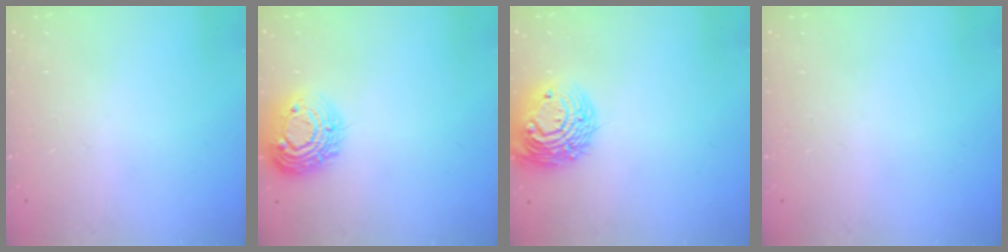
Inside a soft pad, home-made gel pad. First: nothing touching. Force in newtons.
{"total": 13.7, "press": 13.7, "slide": 0.8}
{"total": 14.7, "press": 14.6, "slide": 1.4}
{"total": 0.0}